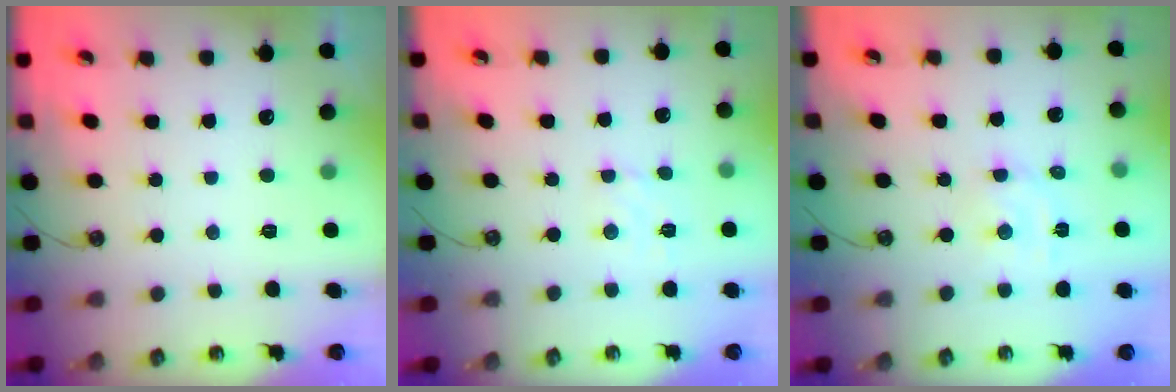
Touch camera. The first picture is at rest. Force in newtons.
{"total": 1.9, "press": 1.8, "slide": 0.6}
{"total": 3.0, "press": 3.0, "slide": 0.3}